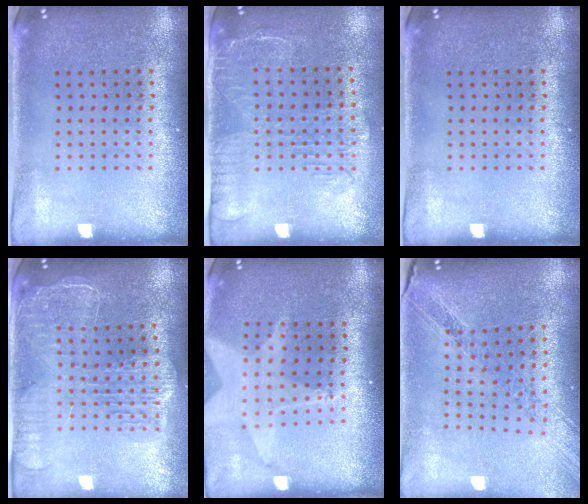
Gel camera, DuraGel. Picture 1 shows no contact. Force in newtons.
{"total": 1.7, "press": 1.3, "slide": 1.0}
{"total": 0.0}
{"total": 2.5, "press": 2.2, "slide": 1.3}
{"total": 2.0, "press": 1.6, "slide": 1.3}
{"total": 1.0, "press": 1.0, "slide": 0.2}